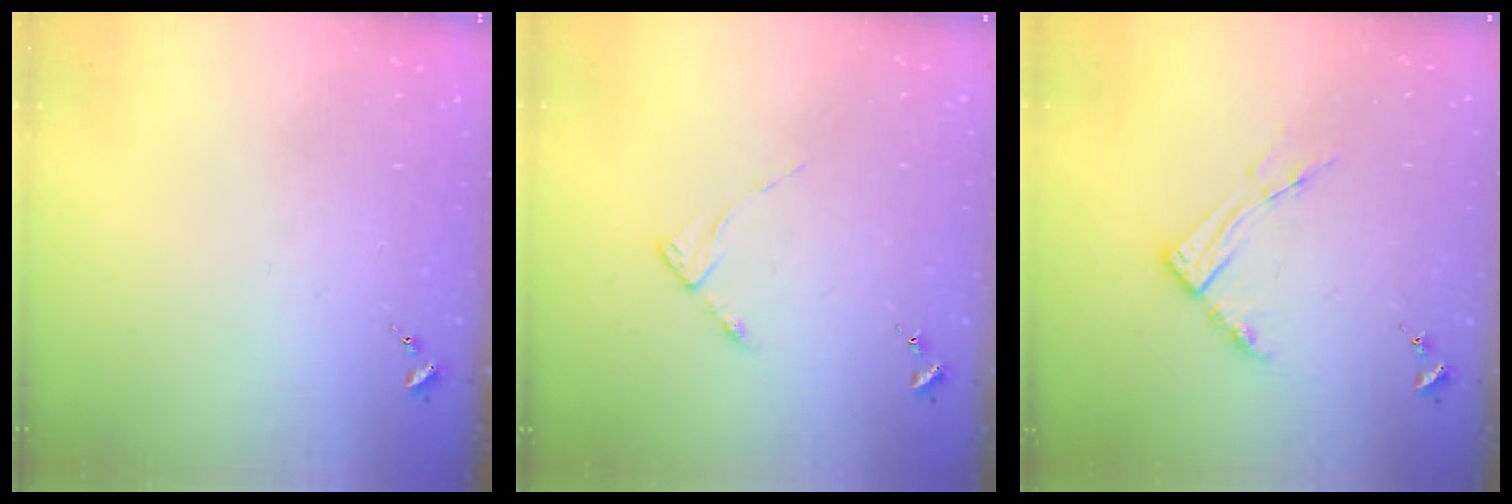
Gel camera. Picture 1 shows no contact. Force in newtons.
{"total": 2.7, "press": 2.7, "slide": 0.4}
{"total": 8.6, "press": 8.5, "slide": 0.9}